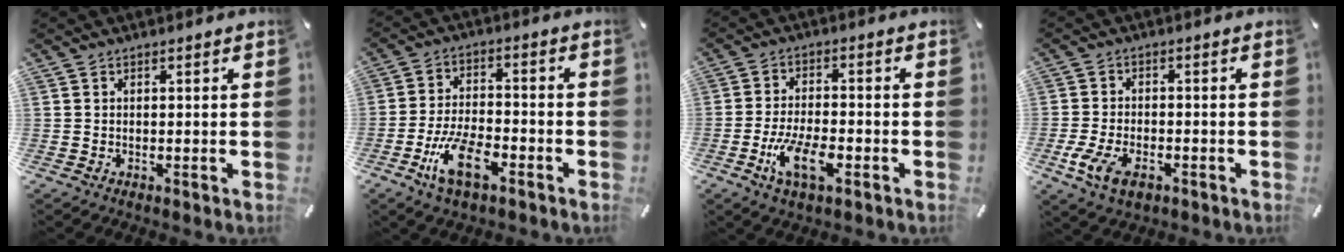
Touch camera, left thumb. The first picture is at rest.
{"total": 10.9, "force": [-5.7, 4.9, 7.9], "torque": [-0.170, 0.017, -0.107]}
{"total": 9.7, "force": [-4.2, 4.3, 7.7], "torque": [-0.162, 0.006, -0.075]}
{"total": 7.2, "force": [-3.4, 4.1, 4.8], "torque": [-0.113, 0.005, -0.064]}